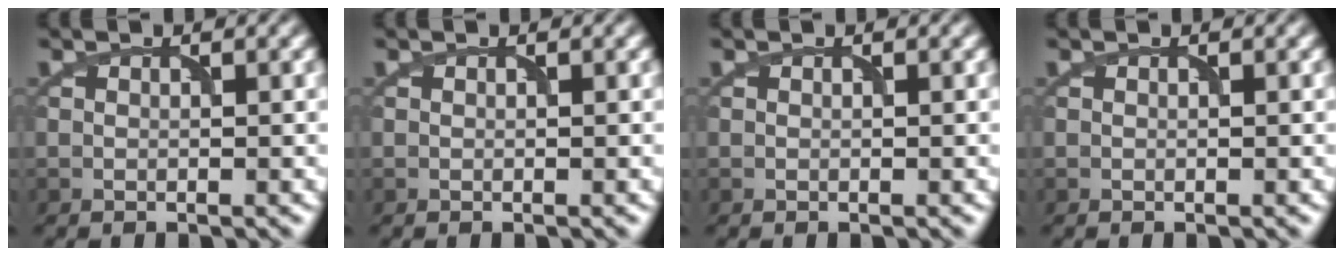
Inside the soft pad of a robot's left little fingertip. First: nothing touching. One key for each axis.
{"total": 0.0}
{"total": 0.0}
{"total": 0.0}